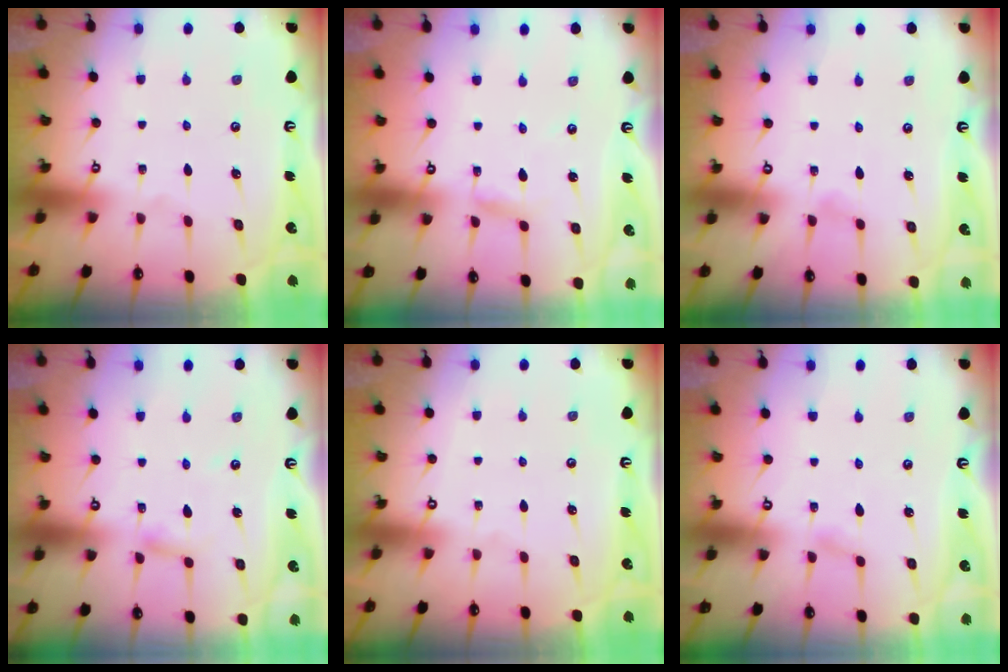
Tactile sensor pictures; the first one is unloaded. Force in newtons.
{"total": 2.2, "press": 2.2, "slide": 0.1}
{"total": 1.9, "press": 1.9, "slide": 0.2}
{"total": 2.8, "press": 2.7, "slide": 0.3}
{"total": 0.0}
{"total": 1.2, "press": 1.2, "slide": 0.1}